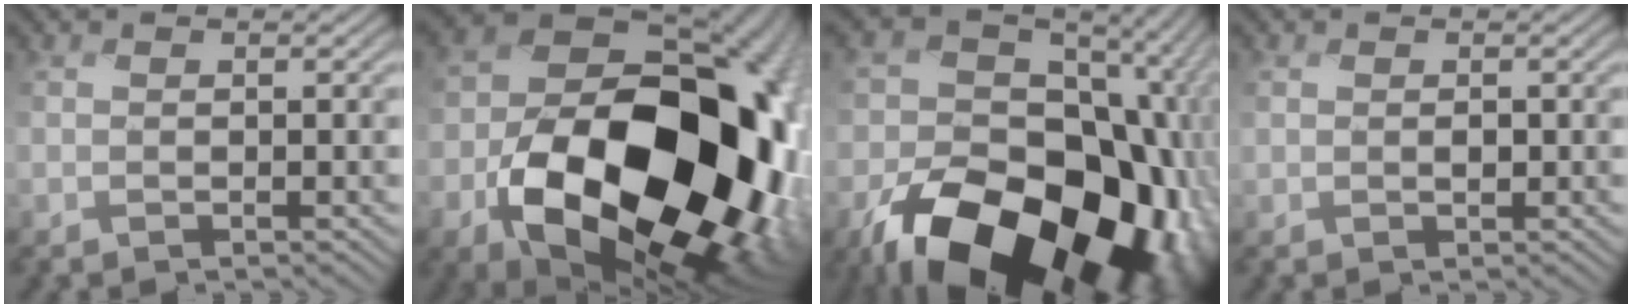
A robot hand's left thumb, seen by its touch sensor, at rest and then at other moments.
{"total": 23.6, "force": [-5.3, 16.5, 16.0], "torque": [-0.297, -0.090, -0.034]}
{"total": 22.9, "force": [-10.6, 15.6, 13.0], "torque": [-0.212, -0.065, -0.125]}
{"total": 1.1, "force": [0.2, 0.9, 0.6], "torque": [-0.015, -0.005, 0.008]}